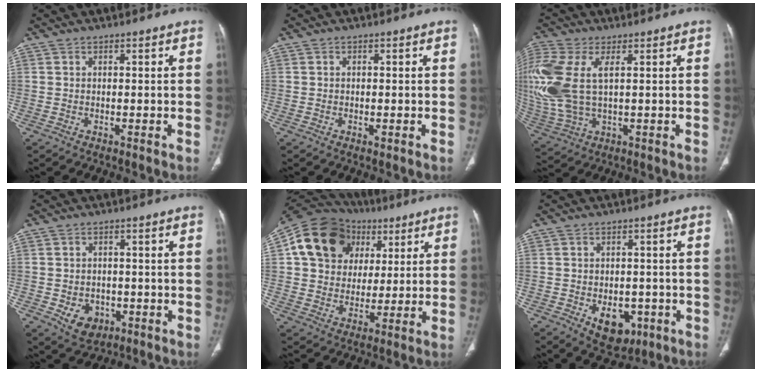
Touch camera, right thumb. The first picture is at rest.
{"total": 0.6, "force": [-0.2, 0.4, 0.5], "torque": [-0.007, -0.001, -0.003]}
{"total": 17.1, "force": [2.7, 8.9, 14.4], "torque": [-0.374, -0.001, 0.061]}
{"total": 5.9, "force": [-1.9, 4.6, 3.2], "torque": [-0.036, 0.009, -0.015]}
{"total": 18.1, "force": [6.2, 14.7, 8.5], "torque": [-0.122, 0.020, 0.107]}
{"total": 8.1, "force": [-2.9, 5.5, 5.3], "torque": [-0.047, 0.009, -0.025]}